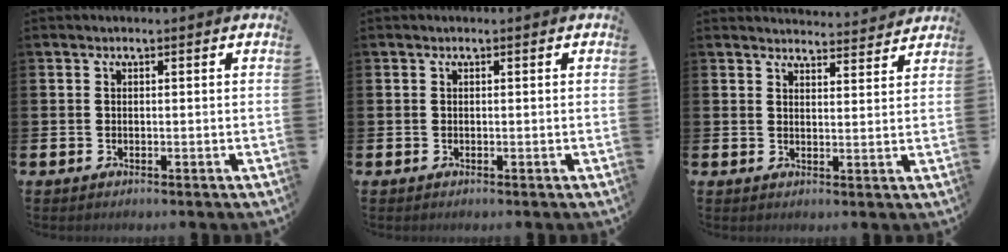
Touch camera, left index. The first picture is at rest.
{"total": 0.0}
{"total": 3.0, "force": [3.0, 0.2, -0.1], "torque": [0.009, -0.025, 0.052]}